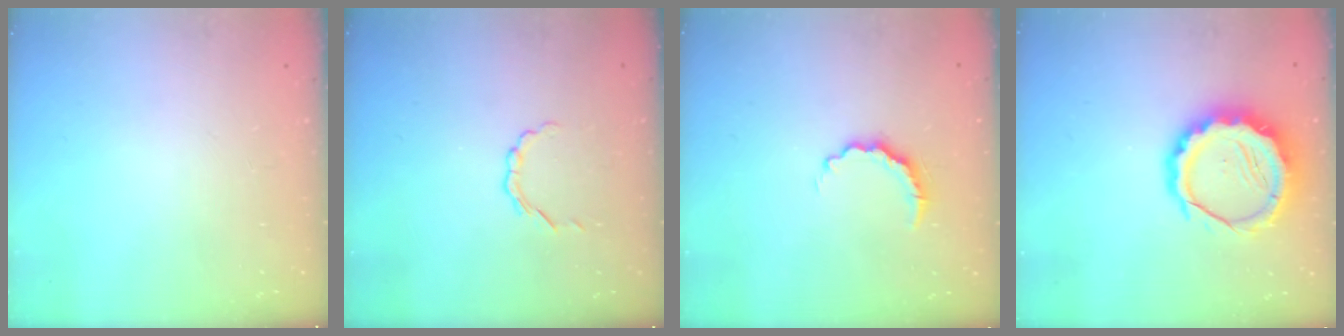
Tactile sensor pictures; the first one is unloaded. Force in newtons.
{"total": 2.4, "press": 2.2, "slide": 0.8}
{"total": 5.2, "press": 5.1, "slide": 0.8}
{"total": 13.5, "press": 13.1, "slide": 3.3}